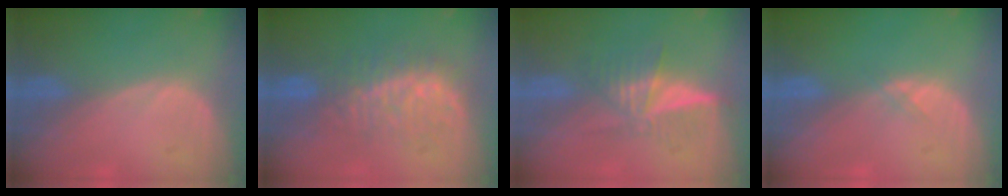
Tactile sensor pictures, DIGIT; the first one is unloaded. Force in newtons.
{"total": 8.4, "press": 8.4, "slide": 0.3}
{"total": 6.3, "press": 5.3, "slide": 3.5}
{"total": 0.6, "press": 0.6, "slide": 0.1}